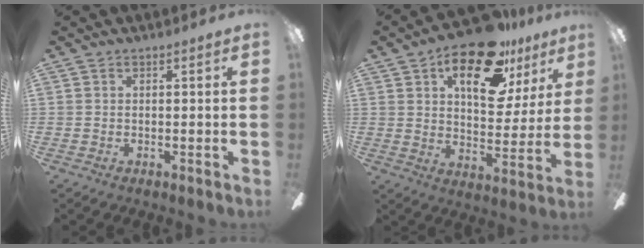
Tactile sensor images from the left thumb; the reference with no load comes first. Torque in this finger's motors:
{"motor_torque": [0.27, 0.55, 1.58, -1.19, 0.35]}